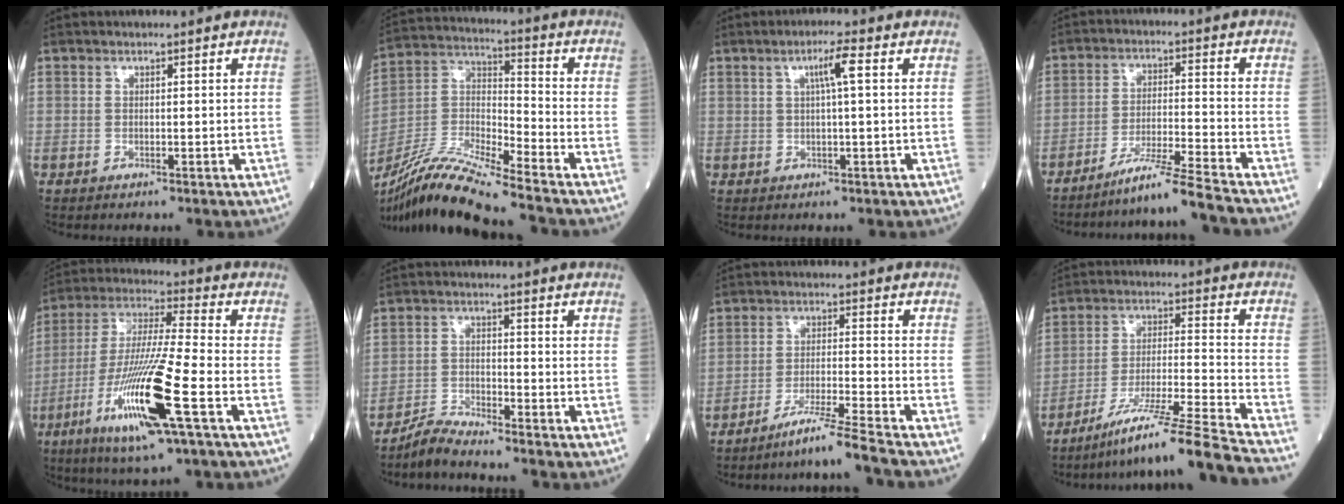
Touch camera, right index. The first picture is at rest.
{"total": 16.2, "force": [-13.9, -0.5, 8.2], "torque": [-0.171, -0.010, -0.264]}
{"total": 3.6, "force": [1.0, -0.2, 3.4], "torque": [-0.061, 0.006, 0.016]}
{"total": 9.2, "force": [-8.0, -2.7, 3.5], "torque": [-0.051, -0.020, -0.140]}
{"total": 17.7, "force": [-7.1, 0.4, 16.2], "torque": [-0.339, -0.026, -0.134]}
{"total": 4.0, "force": [-4.0, -0.5, 0.4], "torque": [-0.010, -0.018, -0.078]}
{"total": 8.4, "force": [-7.2, -2.7, 3.4], "torque": [-0.050, -0.025, -0.125]}
{"total": 18.2, "force": [-15.3, -2.9, 9.3], "torque": [-0.144, -0.003, -0.254]}